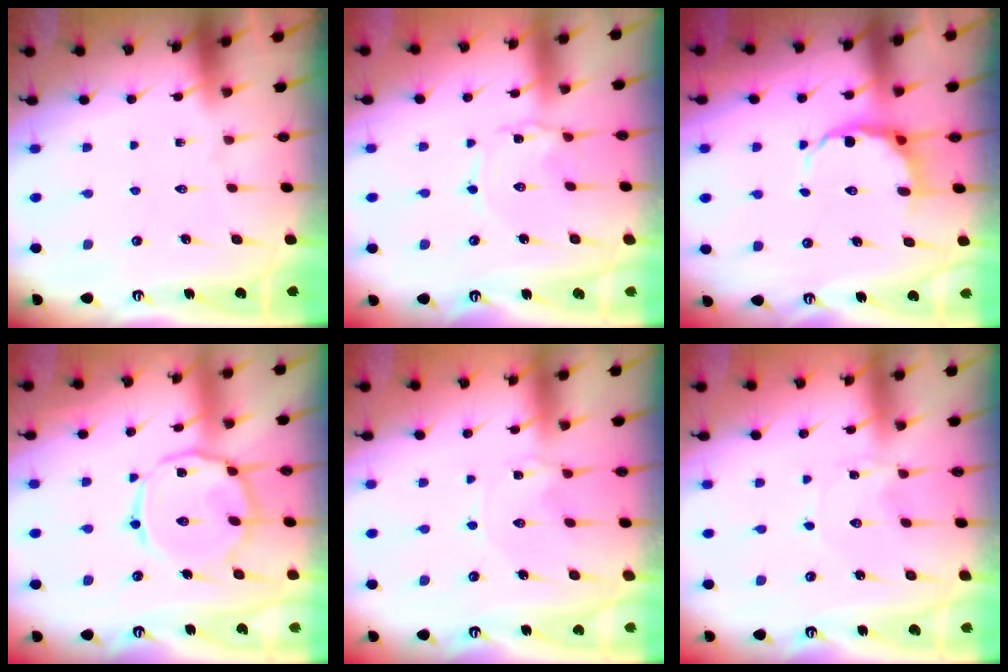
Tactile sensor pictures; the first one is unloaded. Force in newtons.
{"total": 1.7, "press": 1.7, "slide": 0.2}
{"total": 7.2, "press": 6.9, "slide": 2.0}
{"total": 12.4, "press": 12.4, "slide": 0.8}
{"total": 2.8, "press": 2.8, "slide": 0.4}
{"total": 0.0}